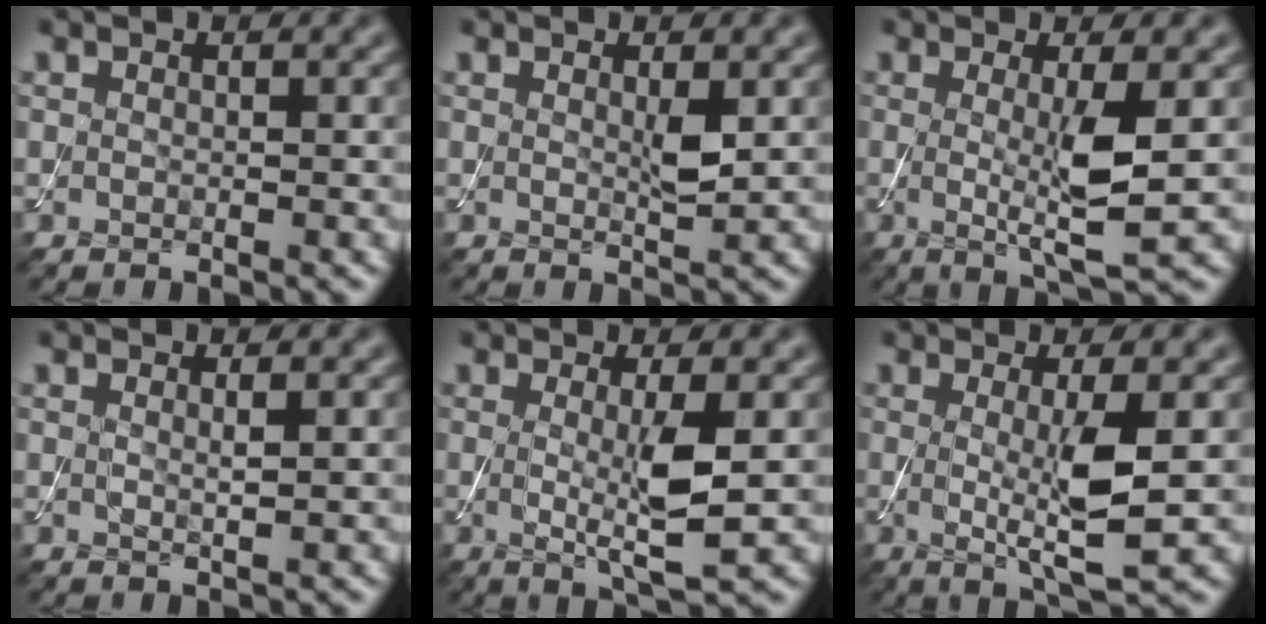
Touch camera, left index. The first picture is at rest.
{"total": 1.5, "force": [0.4, 0.3, 1.5], "torque": [-0.028, -0.003, 0.006]}
{"total": 4.9, "force": [0.0, 0.7, 4.8], "torque": [-0.091, -0.014, 0.001]}
{"total": 1.0, "force": [0.4, 0.2, 0.9], "torque": [-0.012, -0.001, 0.003]}
{"total": 4.5, "force": [0.0, 0.7, 4.5], "torque": [-0.084, -0.013, 0.003]}
{"total": 5.1, "force": [-0.1, 0.8, 5.0], "torque": [-0.094, -0.013, 0.001]}